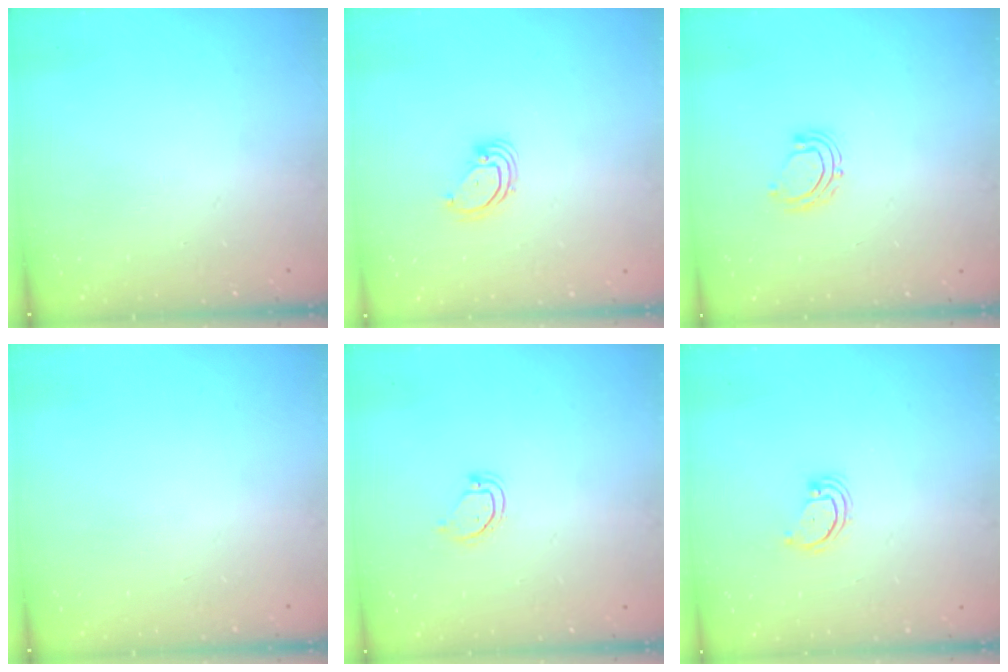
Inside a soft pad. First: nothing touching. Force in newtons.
{"total": 3.7, "press": 3.7, "slide": 0.1}
{"total": 6.3, "press": 6.2, "slide": 1.3}
{"total": 0.0}
{"total": 3.1, "press": 3.1, "slide": 0.4}
{"total": 3.1, "press": 3.1, "slide": 0.5}